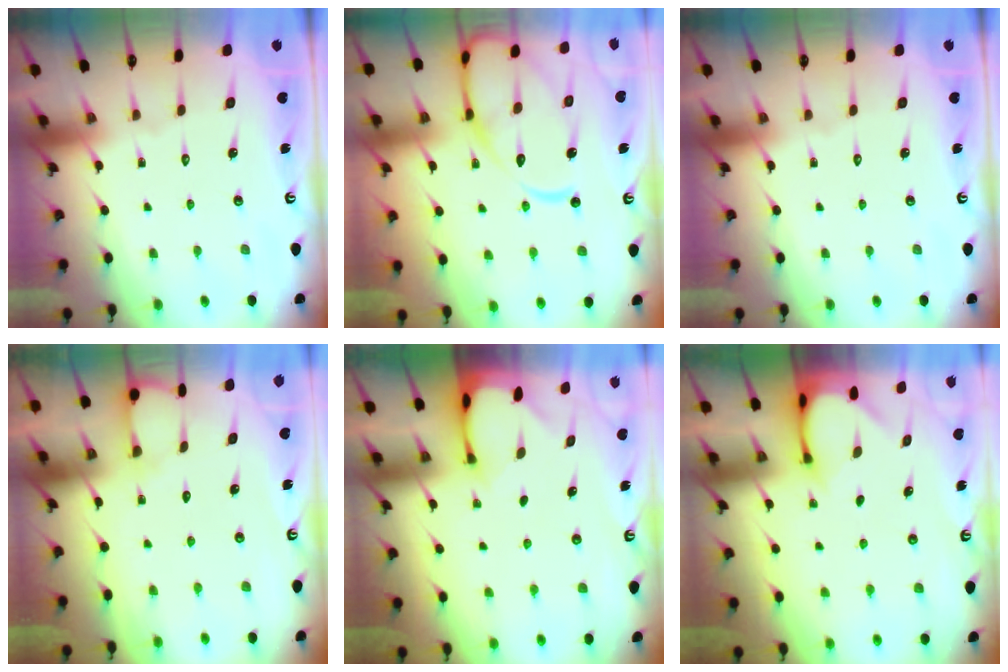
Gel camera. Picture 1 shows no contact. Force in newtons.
{"total": 14.3, "press": 14.3, "slide": 1.5}
{"total": 0.0}
{"total": 3.8, "press": 3.8, "slide": 0.3}
{"total": 2.7, "press": 2.7, "slide": 0.3}
{"total": 3.2, "press": 3.2, "slide": 0.3}